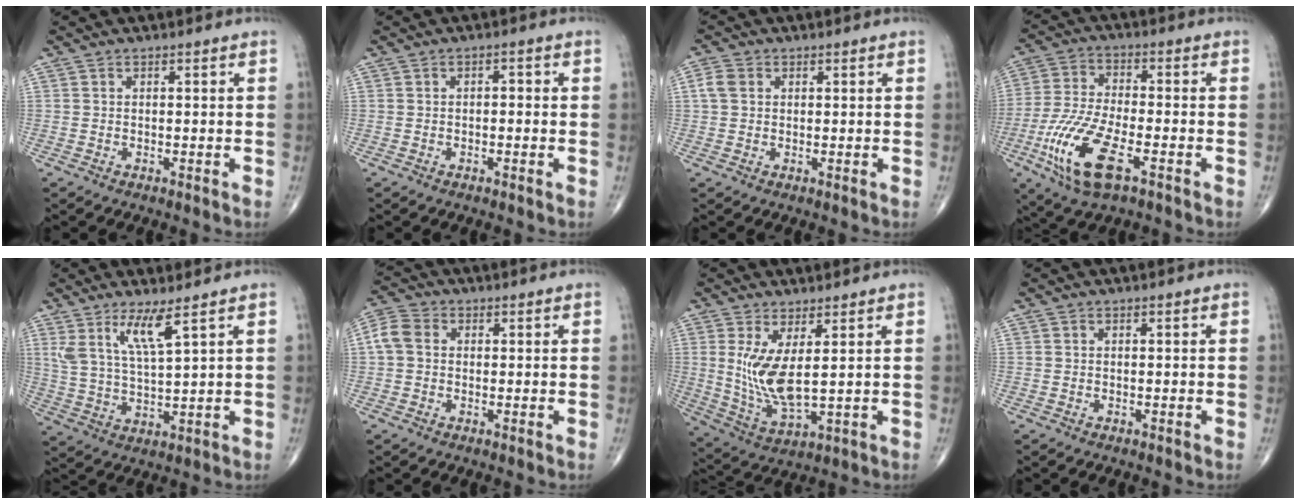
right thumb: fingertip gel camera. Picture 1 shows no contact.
{"total": 1.4, "force": [0.0, 0.8, 1.2], "torque": [-0.009, 0.005, -0.005]}
{"total": 3.1, "force": [0.7, 2.4, 1.8], "torque": [-0.039, 0.008, 0.012]}
{"total": 14.4, "force": [-6.1, 5.2, 12.0], "torque": [-0.261, 0.007, -0.113]}
{"total": 7.5, "force": [4.6, 0.8, 5.9], "torque": [-0.125, -0.035, 0.098]}
{"total": 5.2, "force": [0.5, 4.1, 3.2], "torque": [-0.071, 0.018, 0.003]}
{"total": 9.6, "force": [2.1, 3.1, 8.8], "torque": [-0.187, -0.034, 0.054]}
{"total": 0.0}